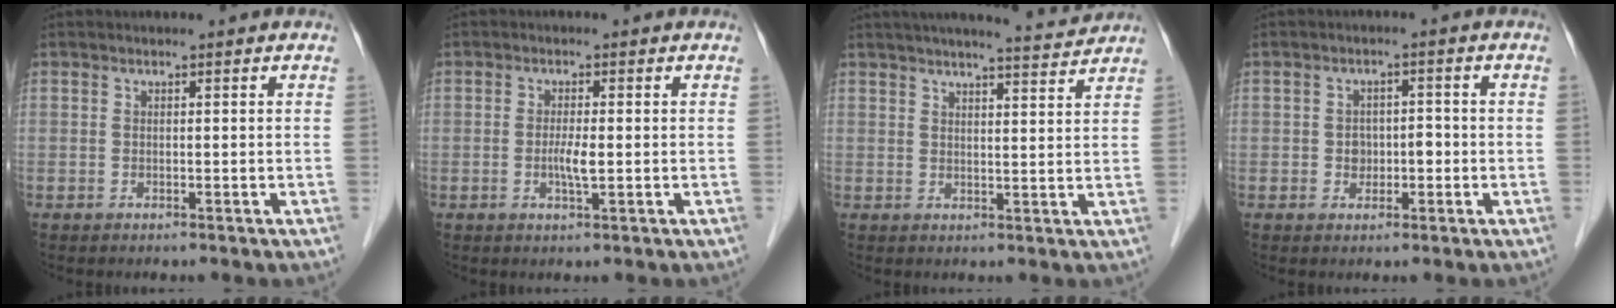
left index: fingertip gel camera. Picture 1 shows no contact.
{"total": 2.5, "force": [-0.4, 0.2, 2.4], "torque": [-0.049, -0.005, -0.007]}
{"total": 9.2, "force": [8.7, -0.3, 3.2], "torque": [-0.049, 0.005, 0.109]}
{"total": 2.8, "force": [-0.7, 2.1, 1.7], "torque": [-0.022, 0.011, -0.007]}